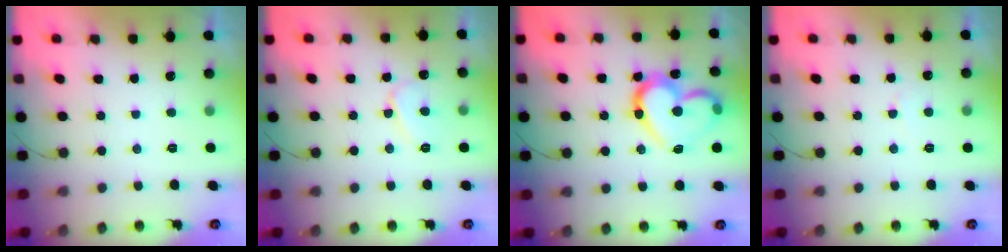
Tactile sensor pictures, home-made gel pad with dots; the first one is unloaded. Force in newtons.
{"total": 6.5, "press": 6.5, "slide": 0.7}
{"total": 17.2, "press": 17.1, "slide": 1.4}
{"total": 2.6, "press": 2.6, "slide": 0.1}